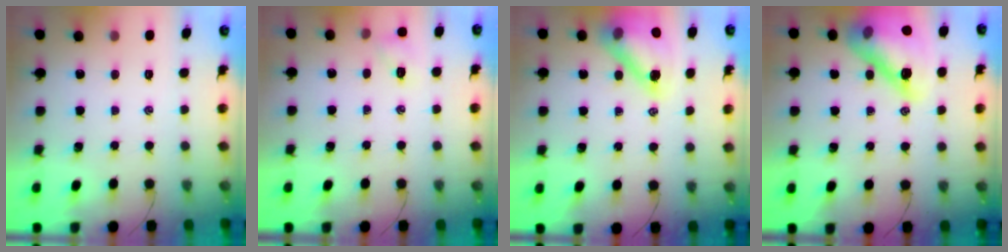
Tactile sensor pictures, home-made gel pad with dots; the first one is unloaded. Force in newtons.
{"total": 6.8, "press": 6.7, "slide": 1.3}
{"total": 15.7, "press": 15.2, "slide": 4.2}
{"total": 20.2, "press": 20.1, "slide": 2.2}